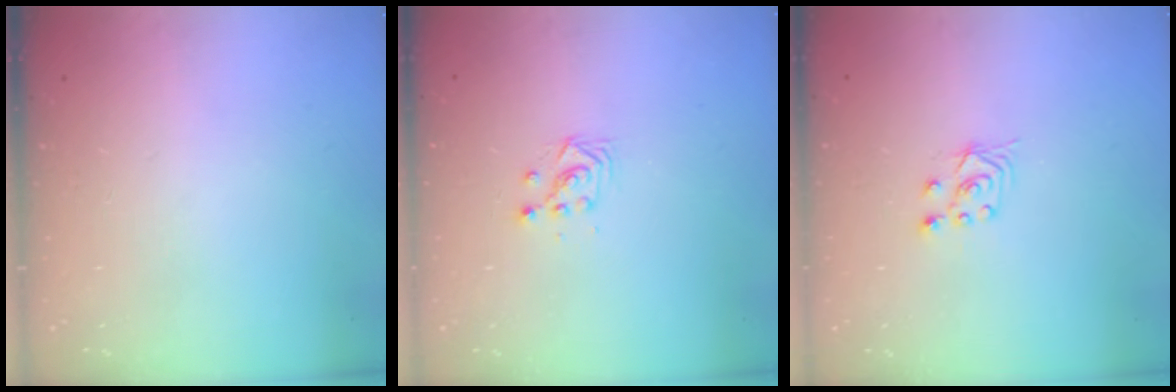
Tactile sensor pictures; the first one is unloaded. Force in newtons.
{"total": 3.0, "press": 3.0, "slide": 0.2}
{"total": 3.0, "press": 2.8, "slide": 0.9}